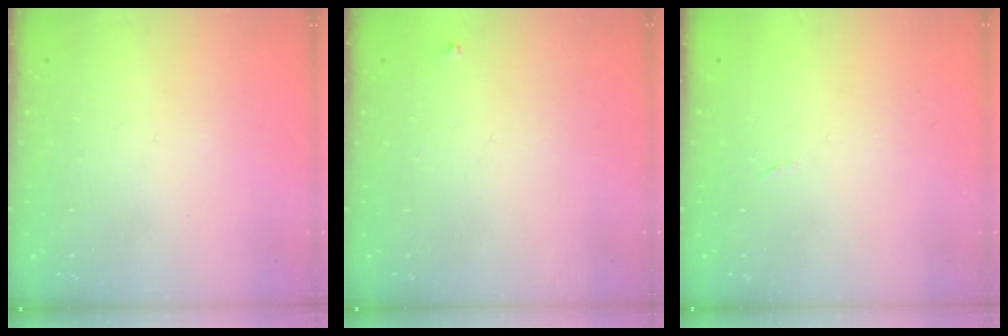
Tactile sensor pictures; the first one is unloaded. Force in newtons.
{"total": 2.6, "press": 2.6, "slide": 0.4}
{"total": 2.4, "press": 2.4, "slide": 0.4}